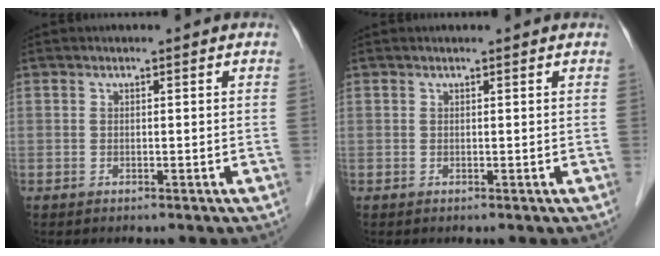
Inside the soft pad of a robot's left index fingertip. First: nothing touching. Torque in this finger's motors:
{"motor_torque": [0.48, -0.35, -0.03, 0.00]}